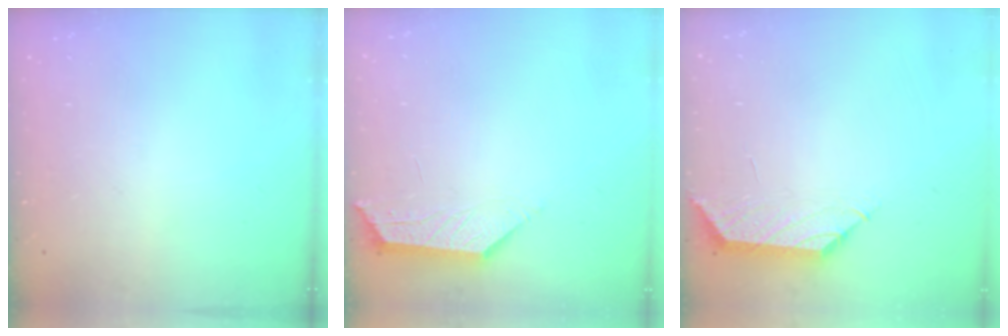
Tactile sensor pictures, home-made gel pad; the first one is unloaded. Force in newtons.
{"total": 1.9, "press": 1.9, "slide": 0.4}
{"total": 2.9, "press": 2.9, "slide": 0.5}